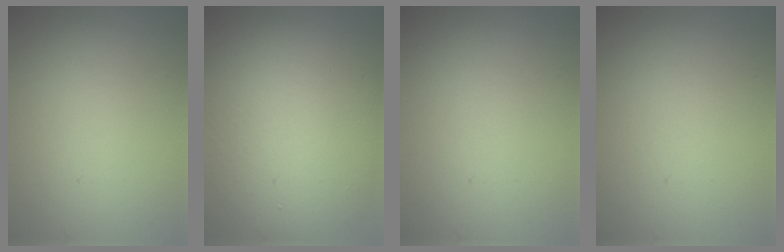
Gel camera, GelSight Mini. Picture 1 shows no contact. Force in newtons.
{"total": 13.4, "press": 13.4, "slide": 0.5}
{"total": 0.0}
{"total": 0.0}